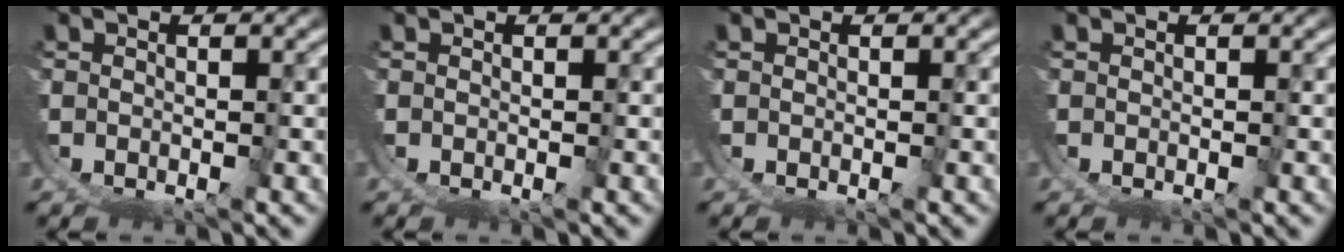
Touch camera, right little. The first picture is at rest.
{"total": 0.0}
{"total": 0.0}
{"total": 0.0}